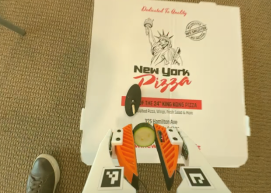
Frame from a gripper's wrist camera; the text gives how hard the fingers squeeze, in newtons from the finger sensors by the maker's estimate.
{"total": 7.1, "left": 7.0, "right": 7.2}